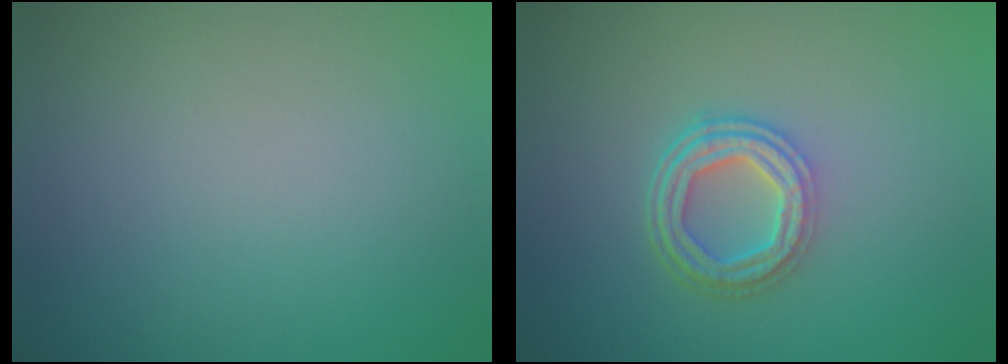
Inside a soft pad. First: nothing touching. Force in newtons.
{"total": 4.3, "press": 3.3, "slide": 2.7}